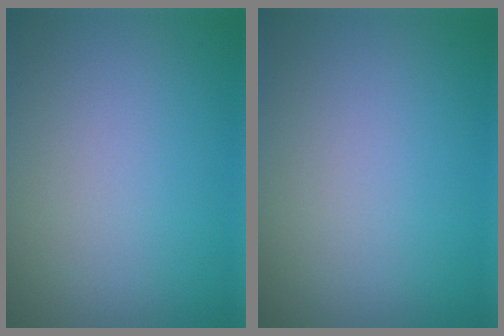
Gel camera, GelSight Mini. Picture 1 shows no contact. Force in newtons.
{"total": 0.0}